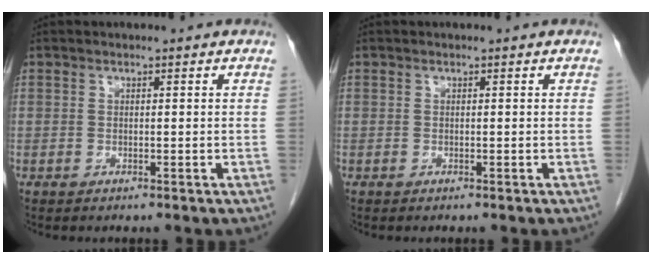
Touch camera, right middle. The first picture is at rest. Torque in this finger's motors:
{"motor_torque": [0.14, -0.39, 0.05, -0.05]}